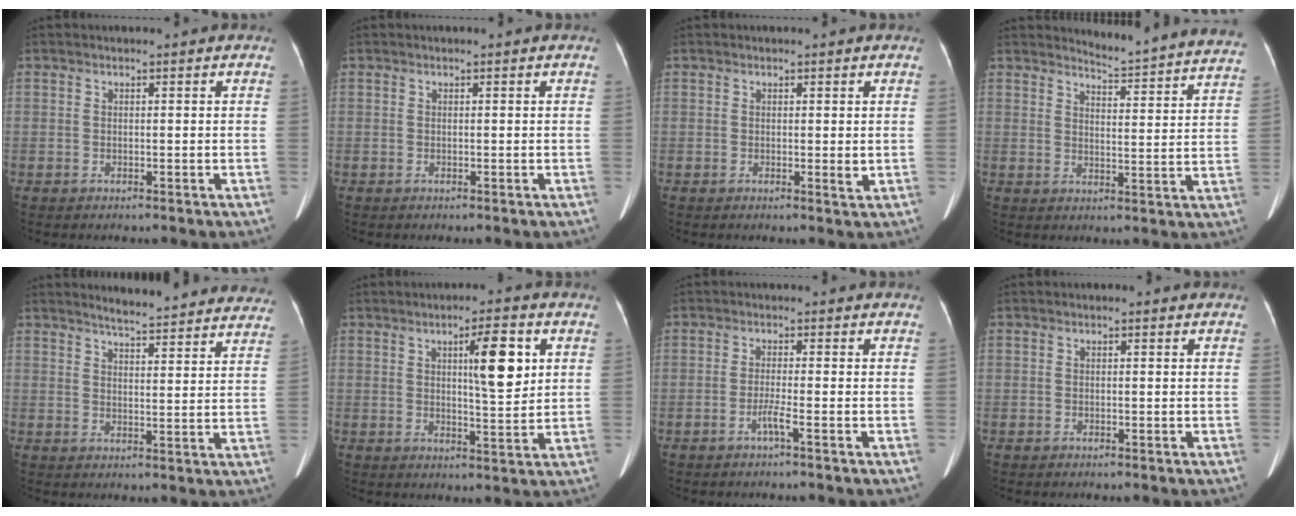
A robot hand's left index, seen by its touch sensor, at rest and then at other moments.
{"total": 0.0}
{"total": 0.9, "force": [0.1, 0.2, 0.9], "torque": [-0.011, -0.004, 0.001]}
{"total": 17.2, "force": [16.9, -0.1, 3.2], "torque": [-0.038, -0.097, 0.179]}
{"total": 18.3, "force": [17.3, 2.3, 5.8], "torque": [-0.064, -0.034, 0.198]}
{"total": 7.5, "force": [2.4, 1.3, 7.0], "torque": [-0.106, 0.002, 0.035]}
{"total": 1.9, "force": [-1.1, -0.5, 1.5], "torque": [-0.028, 0.000, -0.023]}
{"total": 0.7, "force": [-0.3, 0.6, 0.1], "torque": [0.000, 0.005, -0.008]}